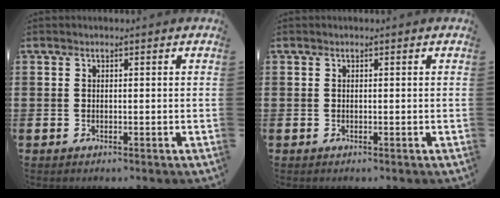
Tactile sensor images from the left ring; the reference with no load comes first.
{"total": 0.0}